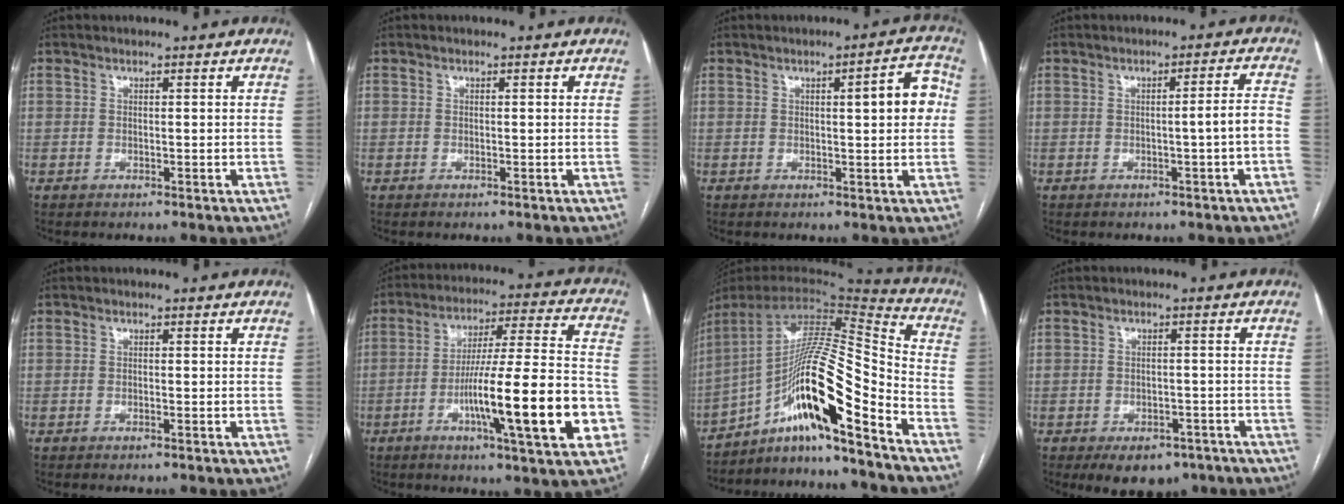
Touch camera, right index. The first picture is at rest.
{"total": 0.0}
{"total": 6.1, "force": [0.9, 1.2, 5.9], "torque": [-0.075, 0.017, 0.009]}
{"total": 3.5, "force": [-1.0, -0.5, 3.3], "torque": [-0.045, 0.005, -0.015]}
{"total": 0.5, "force": [-0.4, 0.1, 0.4], "torque": [-0.008, 0.000, -0.004]}
{"total": 19.7, "force": [-6.2, 1.4, 18.6], "torque": [-0.271, 0.004, -0.091]}
{"total": 18.9, "force": [-10.8, 0.5, 15.4], "torque": [-0.269, 0.019, -0.188]}
{"total": 7.5, "force": [-5.1, 4.5, 3.2], "torque": [-0.031, 0.009, -0.063]}